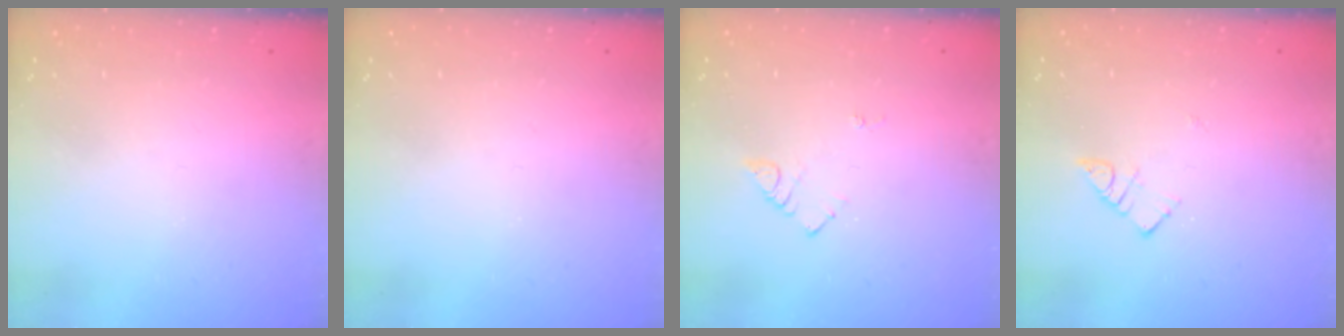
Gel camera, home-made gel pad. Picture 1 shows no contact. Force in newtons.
{"total": 0.0}
{"total": 4.0, "press": 4.0, "slide": 0.5}
{"total": 4.1, "press": 4.0, "slide": 0.5}